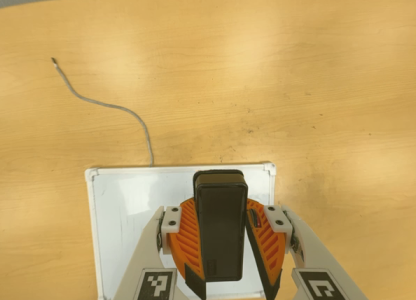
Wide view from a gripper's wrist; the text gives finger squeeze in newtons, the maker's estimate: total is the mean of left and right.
{"total": 9.3, "left": 8.9, "right": 9.6}